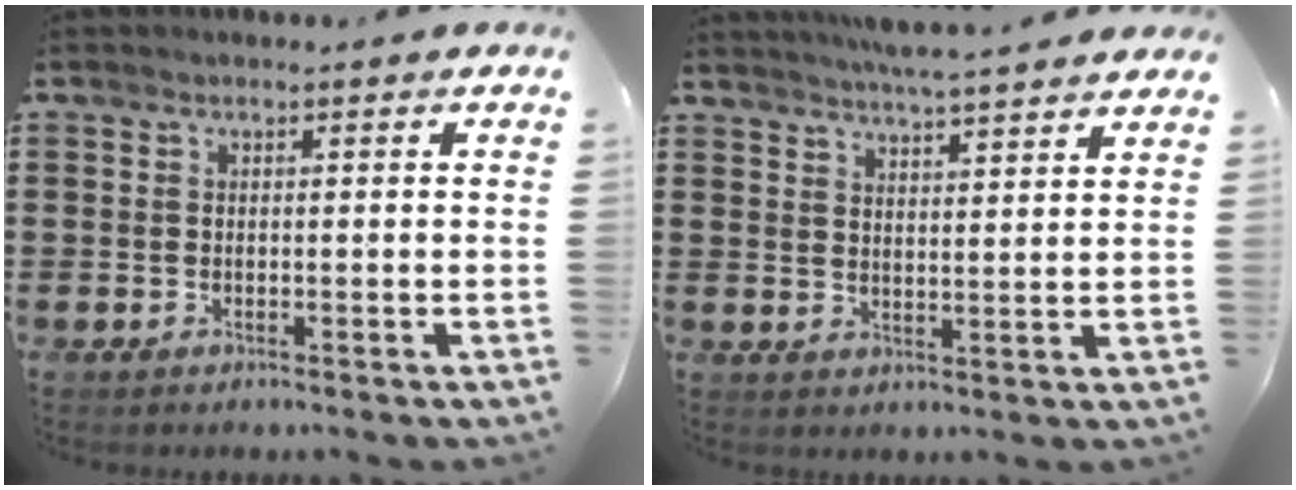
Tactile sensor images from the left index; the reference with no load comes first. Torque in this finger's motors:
{"motor_torque": [-0.57, -1.57, -0.68, 0.10]}